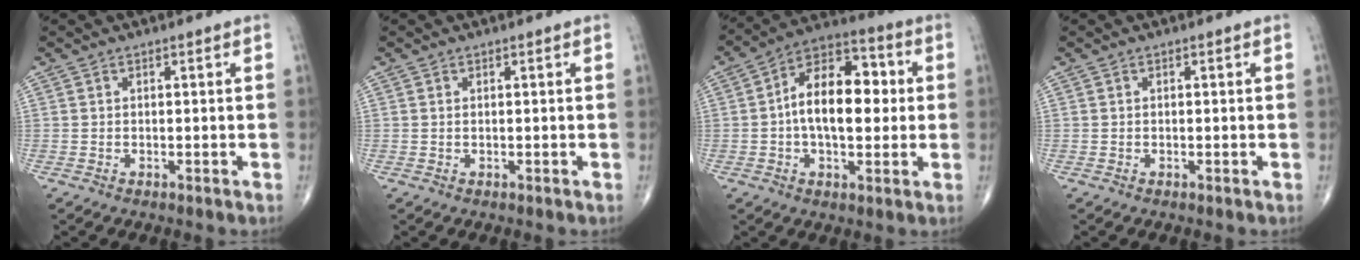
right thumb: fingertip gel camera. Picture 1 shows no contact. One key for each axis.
{"total": 0.0}
{"total": 15.4, "fx": 0.7, "fy": 8.6, "fz": 12.8, "tx": -0.182, "ty": 0.032, "tz": 0.002}
{"total": 0.0}